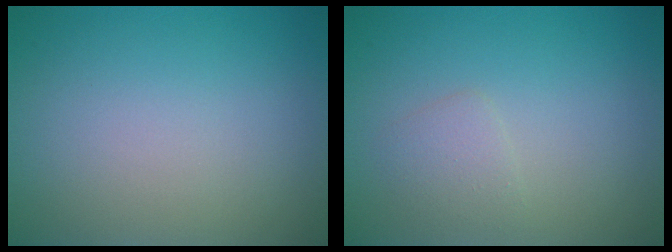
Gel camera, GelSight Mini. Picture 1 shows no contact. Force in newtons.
{"total": 1.4, "press": 1.4, "slide": 0.1}